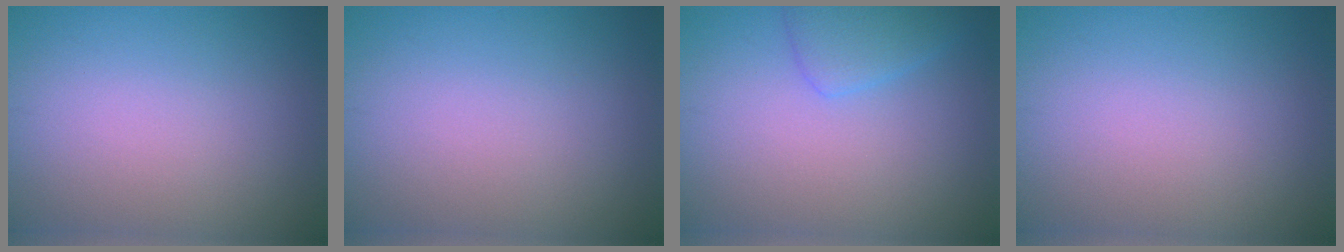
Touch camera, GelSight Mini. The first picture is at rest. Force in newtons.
{"total": 0.0}
{"total": 2.5, "press": 2.5, "slide": 0.0}
{"total": 0.0}